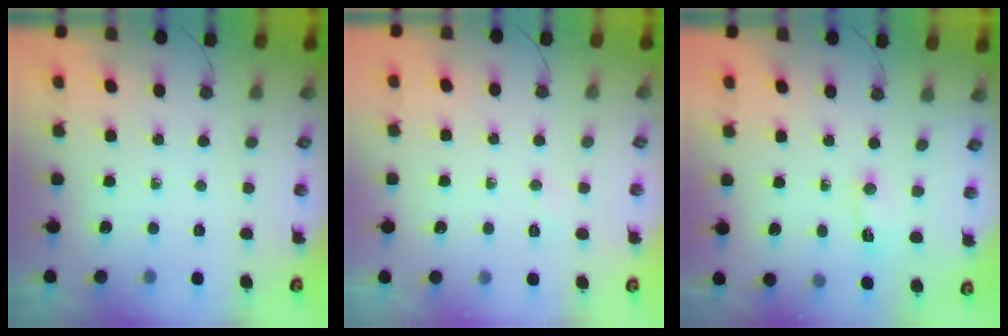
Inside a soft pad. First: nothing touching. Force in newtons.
{"total": 2.6, "press": 2.5, "slide": 0.5}
{"total": 1.0, "press": 1.0, "slide": 0.4}